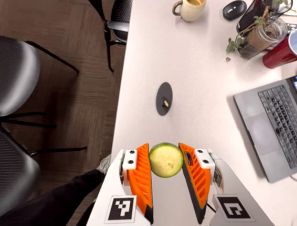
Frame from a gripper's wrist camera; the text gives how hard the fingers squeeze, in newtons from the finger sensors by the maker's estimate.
{"total": 10.2, "left": 9.9, "right": 10.4}